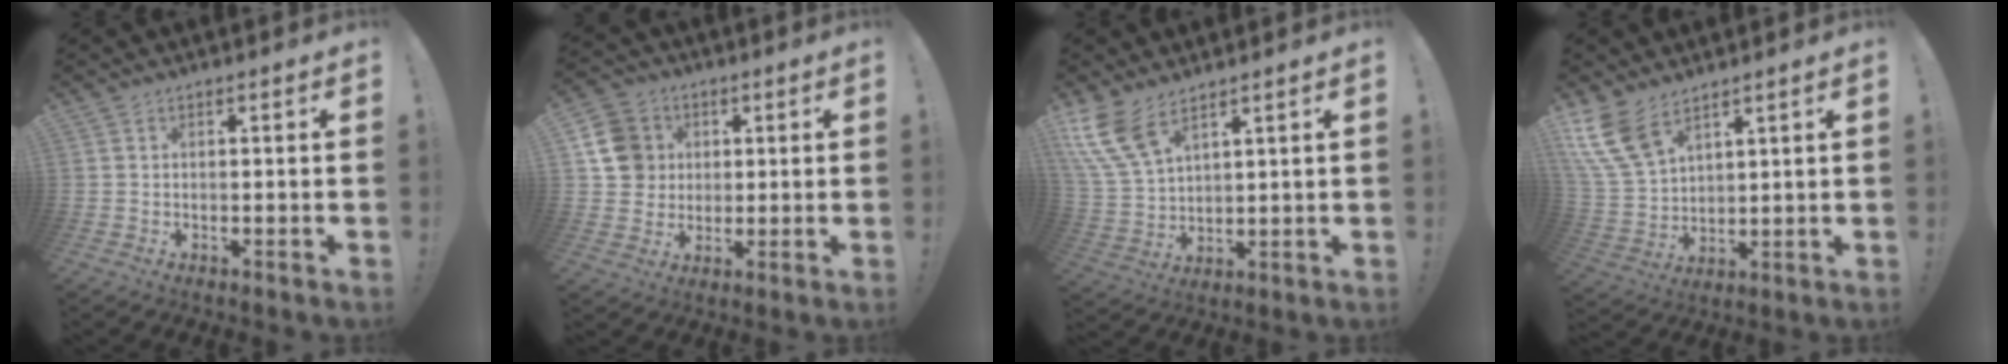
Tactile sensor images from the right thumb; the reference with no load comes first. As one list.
[{"total": 11.7, "force": [3.1, 10.6, 3.9], "torque": [-0.050, -0.009, 0.066]}, {"total": 10.5, "force": [7.4, 4.3, 6.2], "torque": [-0.151, -0.031, 0.145]}, {"total": 11.8, "force": [7.9, 6.0, 6.4], "torque": [-0.141, -0.041, 0.155]}]